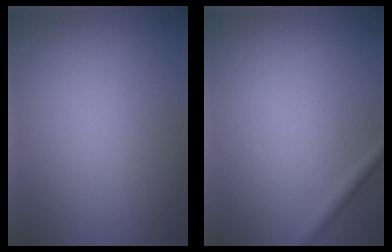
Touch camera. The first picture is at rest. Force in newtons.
{"total": 1.1, "press": 1.1, "slide": 0.1}